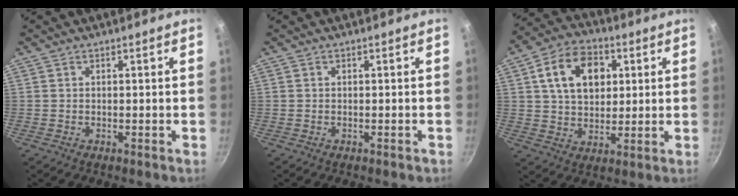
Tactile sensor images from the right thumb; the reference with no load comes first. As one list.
[{"total": 0.6, "force": [-0.3, 0.4, 0.3], "torque": [-0.001, 0.003, -0.004]}, {"total": 14.0, "force": [3.9, 9.8, 9.2], "torque": [-0.124, 0.005, 0.060]}]